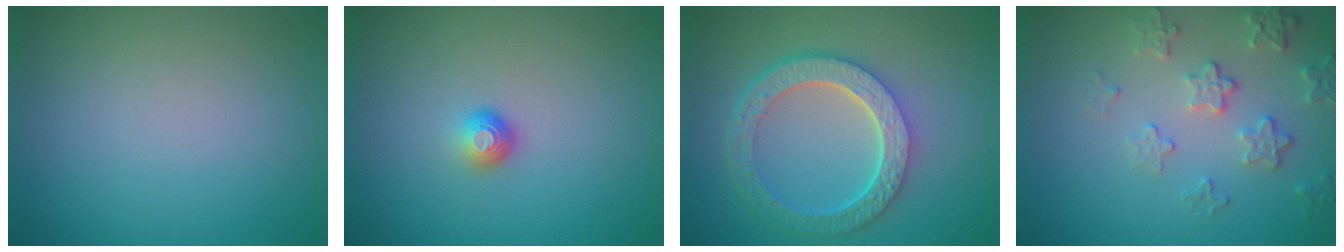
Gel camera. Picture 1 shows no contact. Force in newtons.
{"total": 1.4, "press": 1.0, "slide": 1.0}
{"total": 6.2, "press": 4.7, "slide": 4.1}
{"total": 3.1, "press": 2.9, "slide": 1.2}